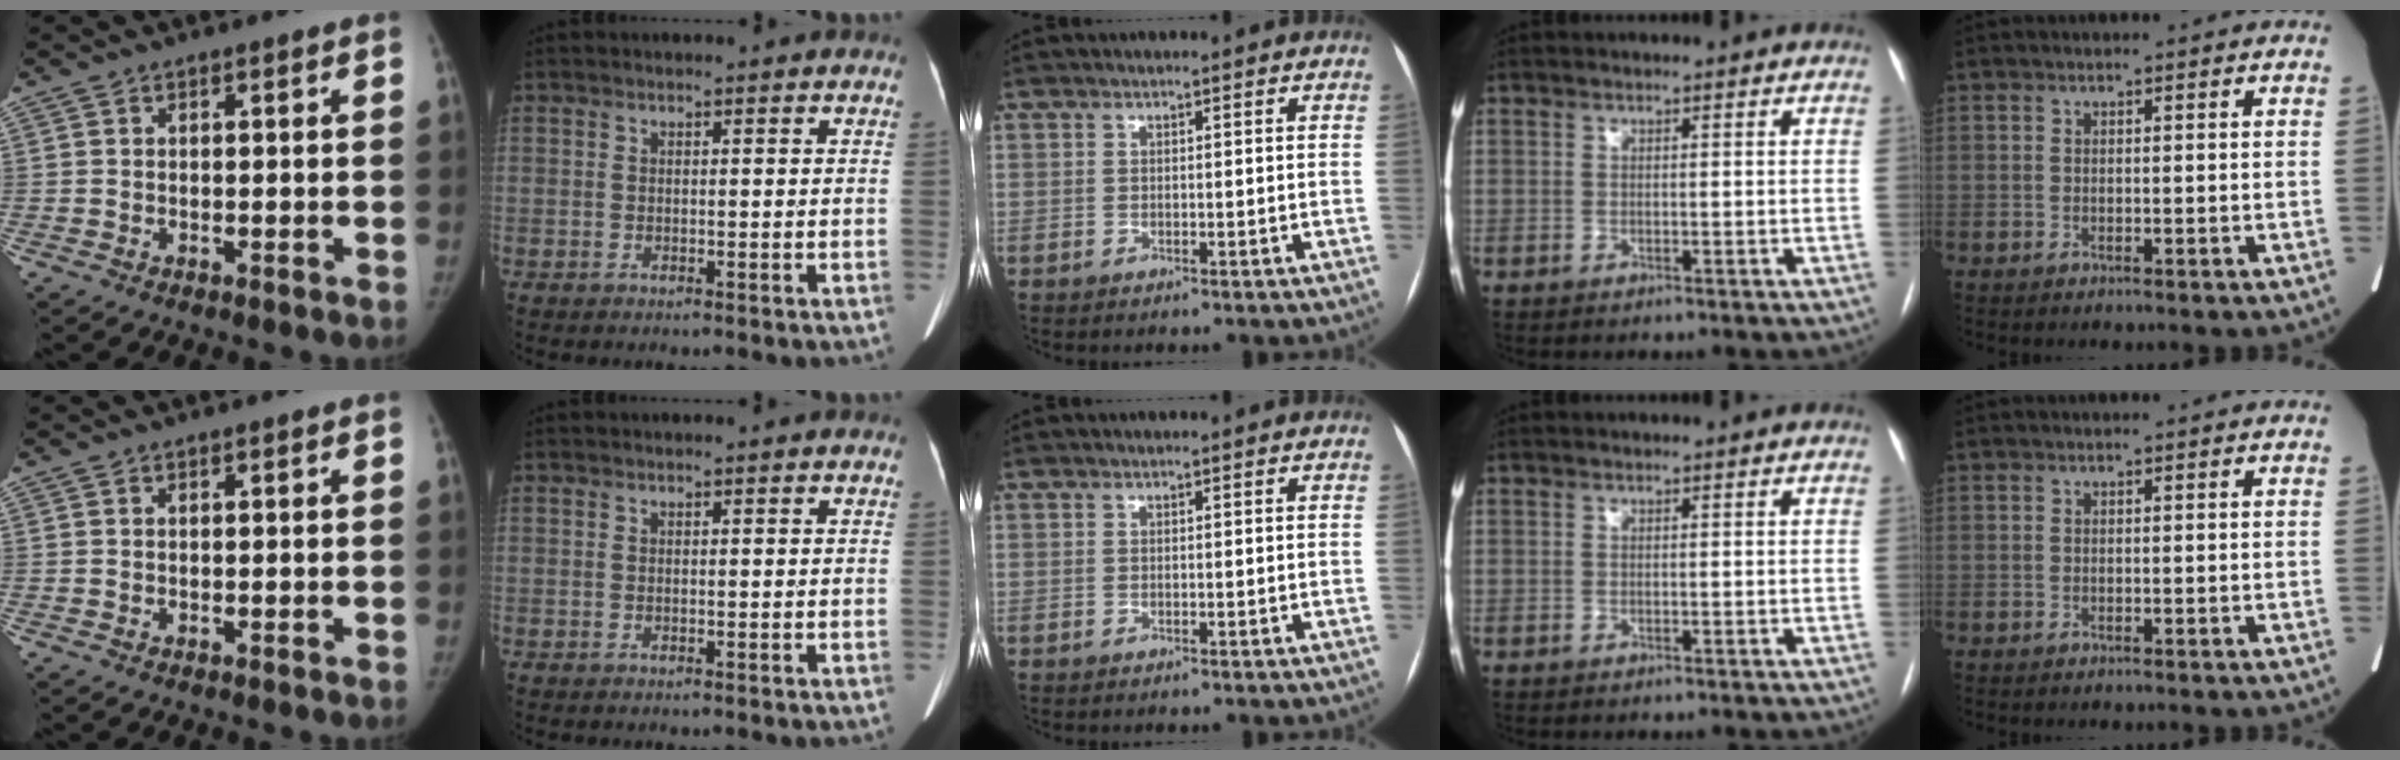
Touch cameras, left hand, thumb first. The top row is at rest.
{}